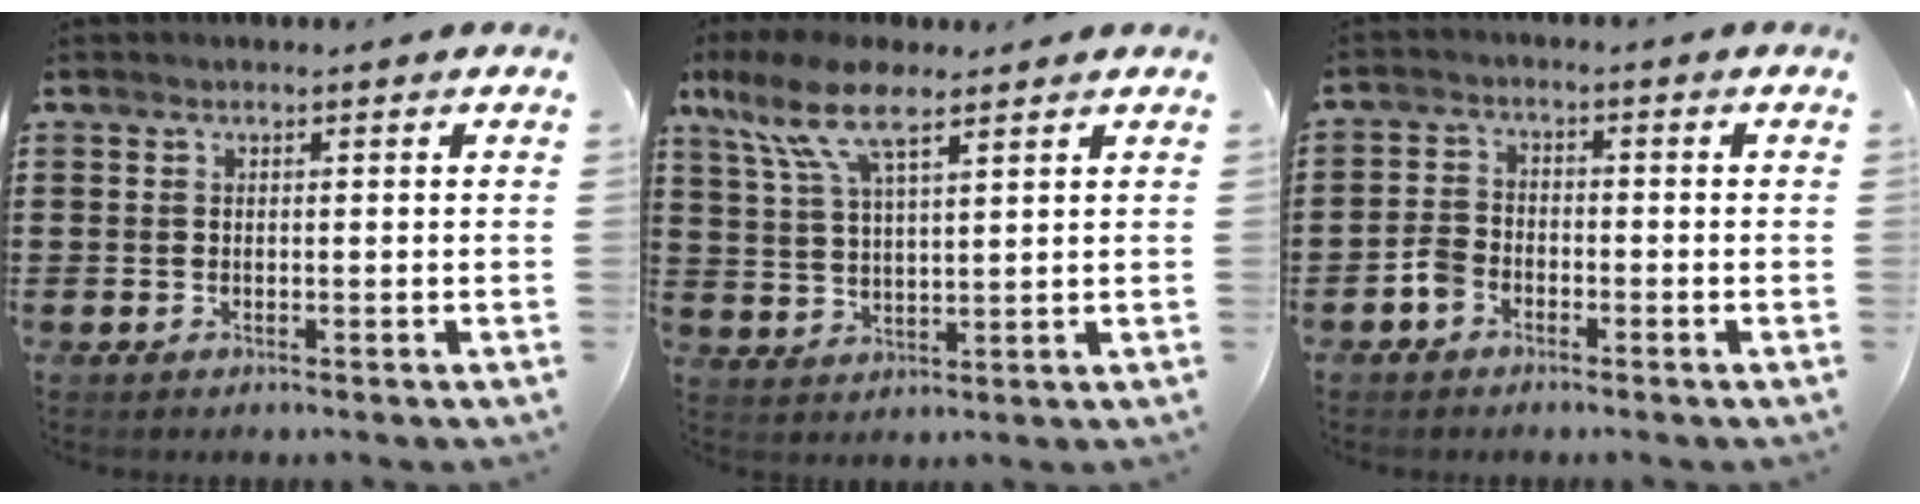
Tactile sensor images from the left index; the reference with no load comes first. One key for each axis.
{"total": 9.3, "fx": 6.3, "fy": 3.1, "fz": 6.2, "tx": -0.138, "ty": -0.004, "tz": 0.115}
{"total": 3.1, "fx": -2.1, "fy": 1.8, "fz": 1.2, "tx": -0.038, "ty": 0.003, "tz": -0.045}